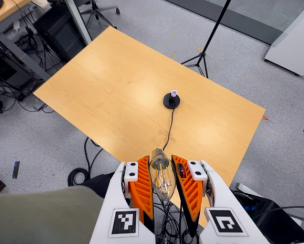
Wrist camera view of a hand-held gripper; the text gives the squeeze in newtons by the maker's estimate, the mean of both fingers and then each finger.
{"total": 15.1, "left": 15.0, "right": 15.2}